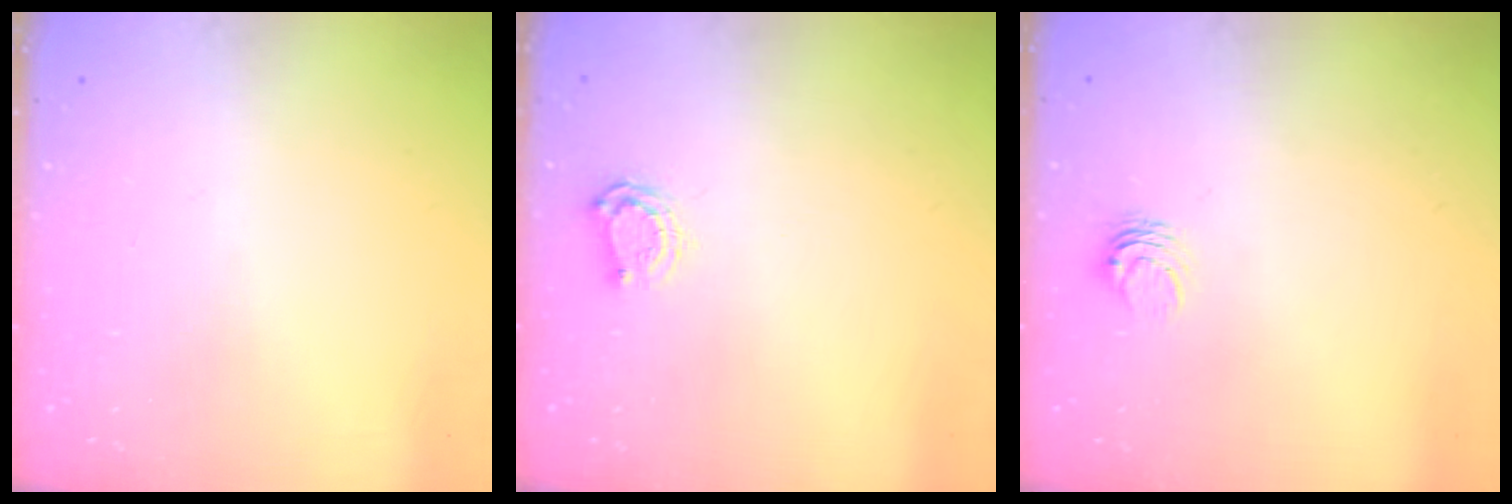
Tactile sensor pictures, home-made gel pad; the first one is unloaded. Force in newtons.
{"total": 5.7, "press": 5.7, "slide": 0.8}
{"total": 4.7, "press": 4.7, "slide": 0.2}